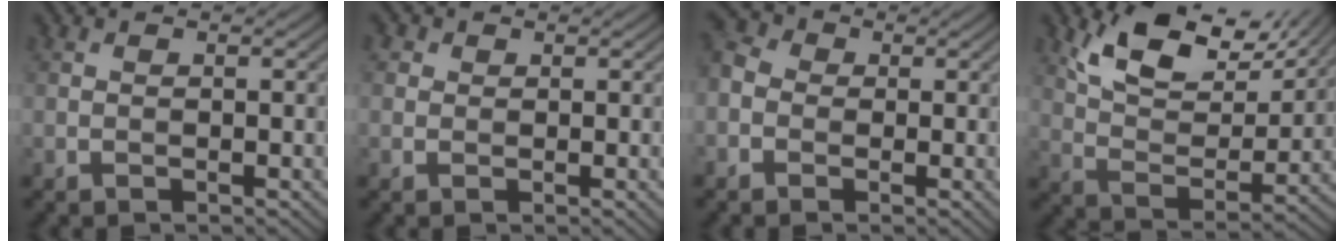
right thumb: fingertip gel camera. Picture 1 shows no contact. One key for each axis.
{"total": 1.6, "fx": 0.7, "fy": 1.3, "fz": 0.5, "tx": -0.010, "ty": 0.000, "tz": 0.007}
{"total": 4.4, "fx": -1.2, "fy": 3.7, "fz": 2.0, "tx": -0.058, "ty": 0.001, "tz": -0.035}
{"total": 12.5, "fx": 8.3, "fy": 5.3, "fz": 7.7, "tx": -0.157, "ty": -0.006, "tz": 0.151}